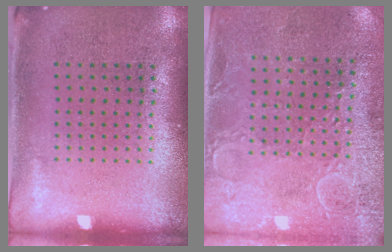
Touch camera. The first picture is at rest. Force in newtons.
{"total": 2.8, "press": 2.7, "slide": 0.8}